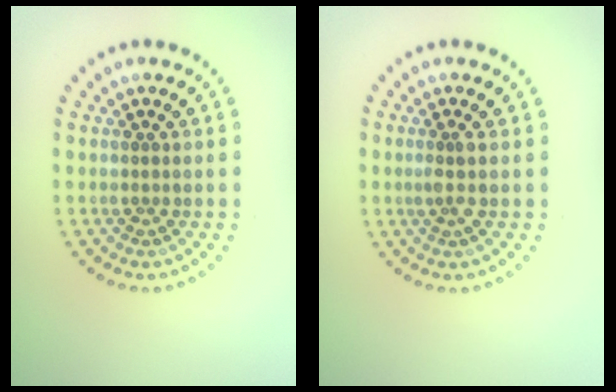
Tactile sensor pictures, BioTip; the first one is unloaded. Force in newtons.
{"total": 1.5, "press": 1.0, "slide": 1.0}